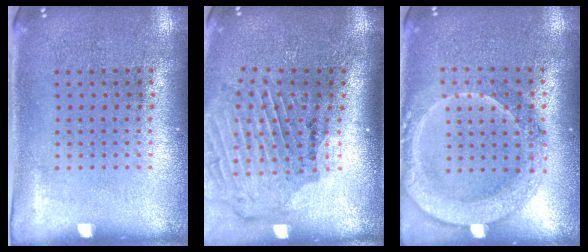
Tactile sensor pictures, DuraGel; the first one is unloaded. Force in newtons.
{"total": 2.0, "press": 1.9, "slide": 0.6}
{"total": 2.0, "press": 1.8, "slide": 0.7}